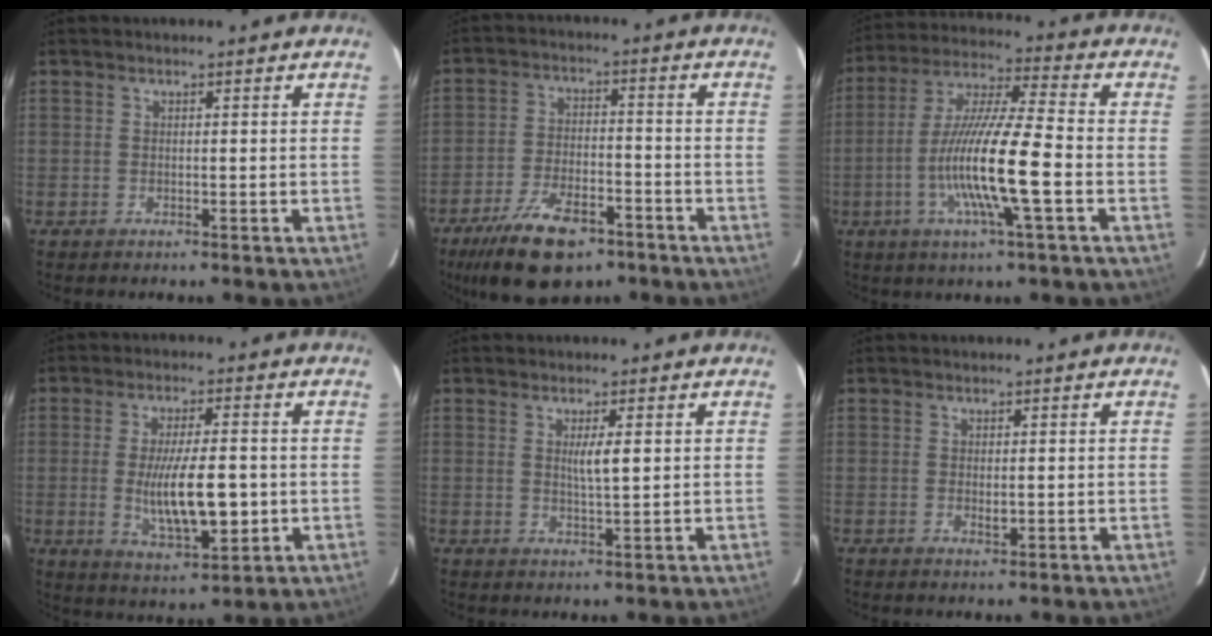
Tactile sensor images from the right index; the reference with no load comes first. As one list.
[{"total": 12.1, "force": [-8.1, 4.7, 7.7], "torque": [-0.146, -0.012, -0.137]}, {"total": 14.4, "force": [-3.6, 0.4, 14.0], "torque": [-0.271, -0.008, -0.071]}, {"total": 10.7, "force": [-1.0, 2.8, 10.3], "torque": [-0.184, -0.012, -0.008]}, {"total": 2.9, "force": [0.7, 0.1, 2.8], "torque": [-0.051, -0.004, 0.013]}, {"total": 1.2, "force": [-0.1, 0.5, 1.1], "torque": [-0.019, -0.003, 0.000]}]